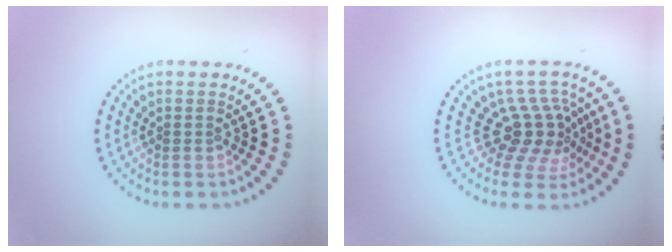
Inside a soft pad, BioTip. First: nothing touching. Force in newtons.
{"total": 4.0, "press": 2.7, "slide": 2.9}